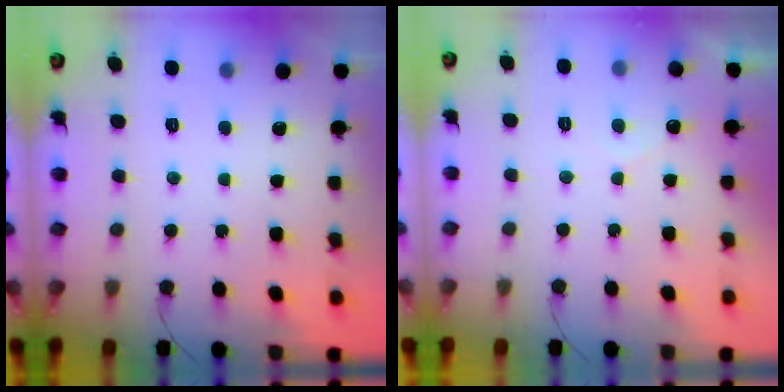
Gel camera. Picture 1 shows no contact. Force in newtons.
{"total": 3.1, "press": 3.1, "slide": 0.2}